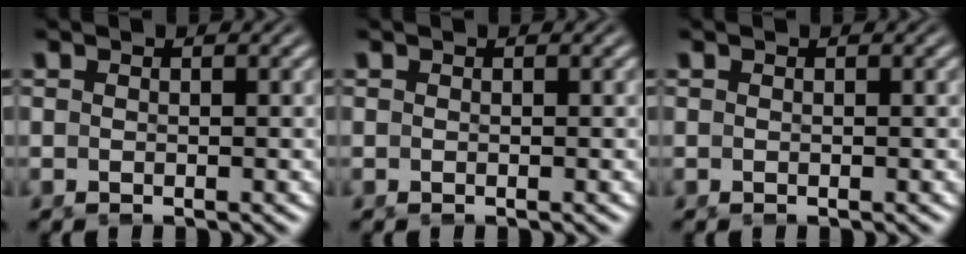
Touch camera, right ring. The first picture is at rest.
{"total": 0.0}
{"total": 0.0}